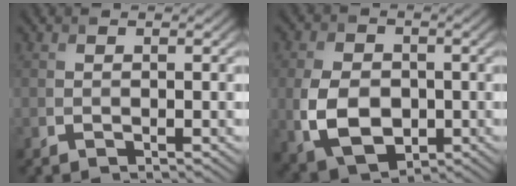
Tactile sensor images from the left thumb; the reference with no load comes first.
{"total": 9.1, "force": [-1.7, 6.5, 6.1], "torque": [-0.144, -0.017, -0.035]}